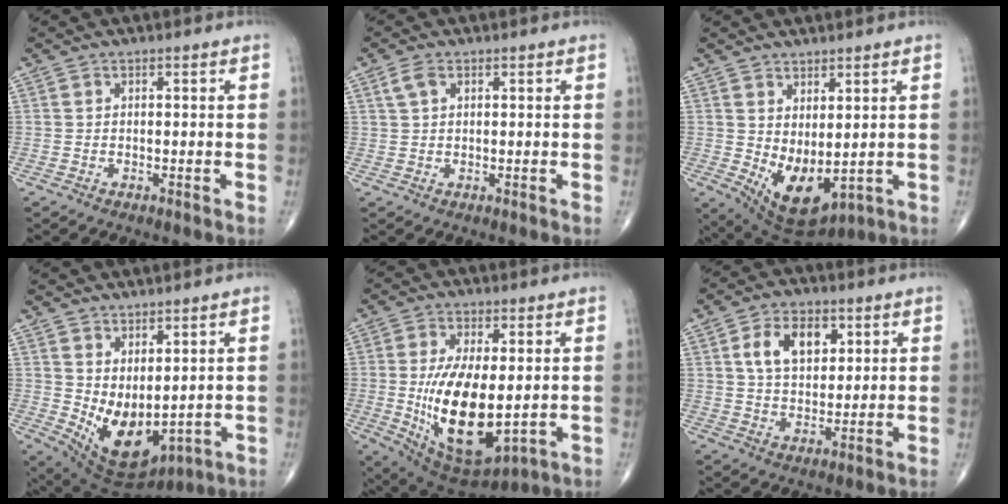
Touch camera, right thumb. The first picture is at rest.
{"total": 2.5, "force": [1.1, 1.4, 1.7], "torque": [-0.037, 0.008, 0.025]}
{"total": 9.9, "force": [0.1, 4.9, 8.6], "torque": [-0.136, -0.020, 0.029]}
{"total": 11.1, "force": [1.0, 5.9, 9.4], "torque": [-0.148, -0.028, 0.049]}
{"total": 17.0, "force": [-1.1, 7.6, 15.2], "torque": [-0.268, -0.025, 0.002]}
{"total": 9.2, "force": [3.2, 5.8, 6.4], "torque": [-0.086, -0.009, 0.056]}